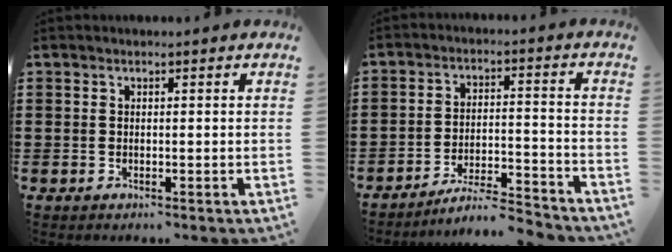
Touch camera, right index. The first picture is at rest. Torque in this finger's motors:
{"motor_torque": [1.22, 0.92, -0.02, -0.01]}